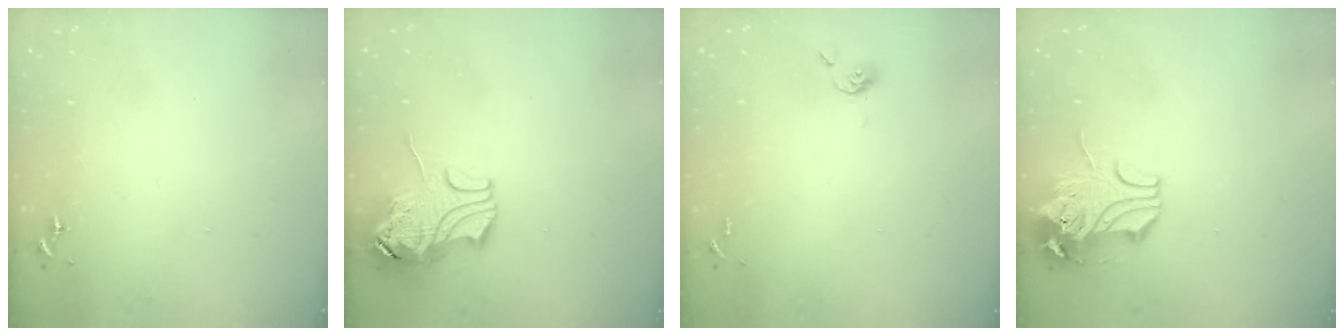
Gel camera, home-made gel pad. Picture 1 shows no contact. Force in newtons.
{"total": 11.2, "press": 11.0, "slide": 1.7}
{"total": 3.8, "press": 3.7, "slide": 0.8}
{"total": 10.6, "press": 10.5, "slide": 1.9}